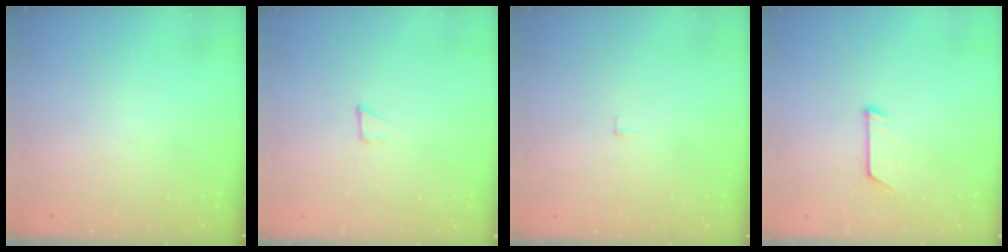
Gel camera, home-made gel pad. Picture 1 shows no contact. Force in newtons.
{"total": 1.7, "press": 1.7, "slide": 0.0}
{"total": 2.4, "press": 2.4, "slide": 0.2}
{"total": 6.3, "press": 6.3, "slide": 0.5}